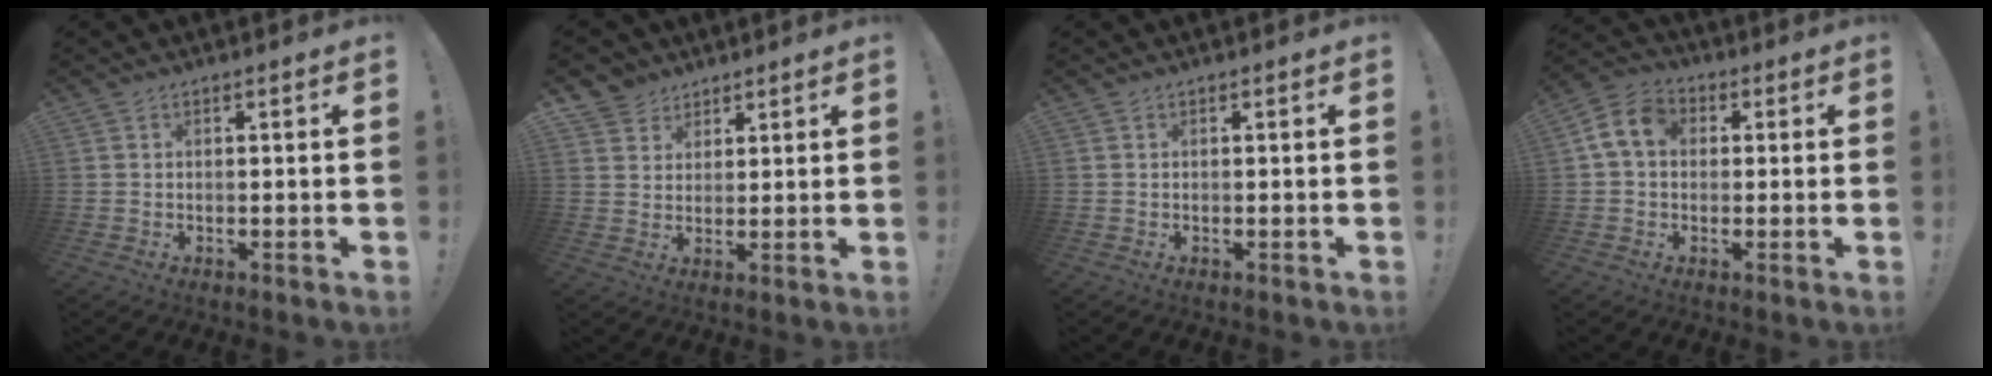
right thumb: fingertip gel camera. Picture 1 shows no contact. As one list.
[{"total": 5.0, "force": [3.7, 3.3, -0.1], "torque": [0.002, -0.029, 0.072]}, {"total": 0.0}, {"total": 9.0, "force": [1.8, 6.6, 5.8], "torque": [-0.105, 0.010, 0.039]}]